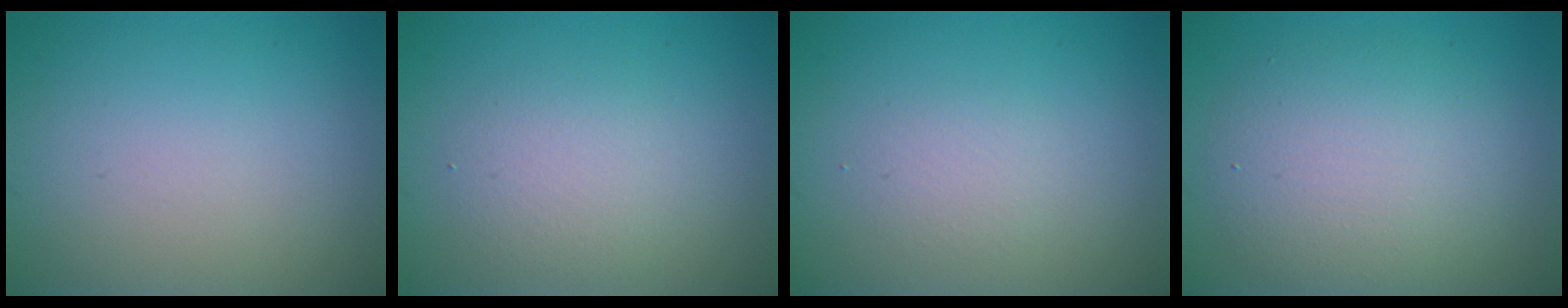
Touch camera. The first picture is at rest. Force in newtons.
{"total": 2.7, "press": 2.7, "slide": 0.1}
{"total": 1.3, "press": 1.3, "slide": 0.1}
{"total": 5.6, "press": 5.6, "slide": 0.2}